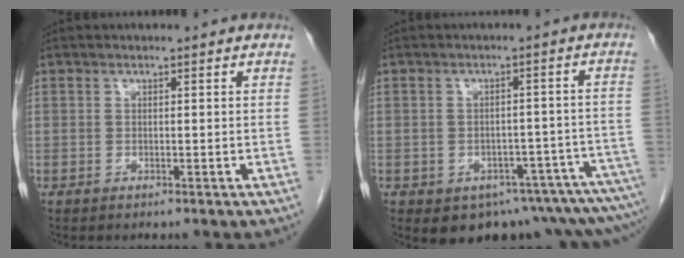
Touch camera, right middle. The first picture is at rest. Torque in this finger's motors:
{"motor_torque": [1.07, -1.07, 0.12, 0.07]}